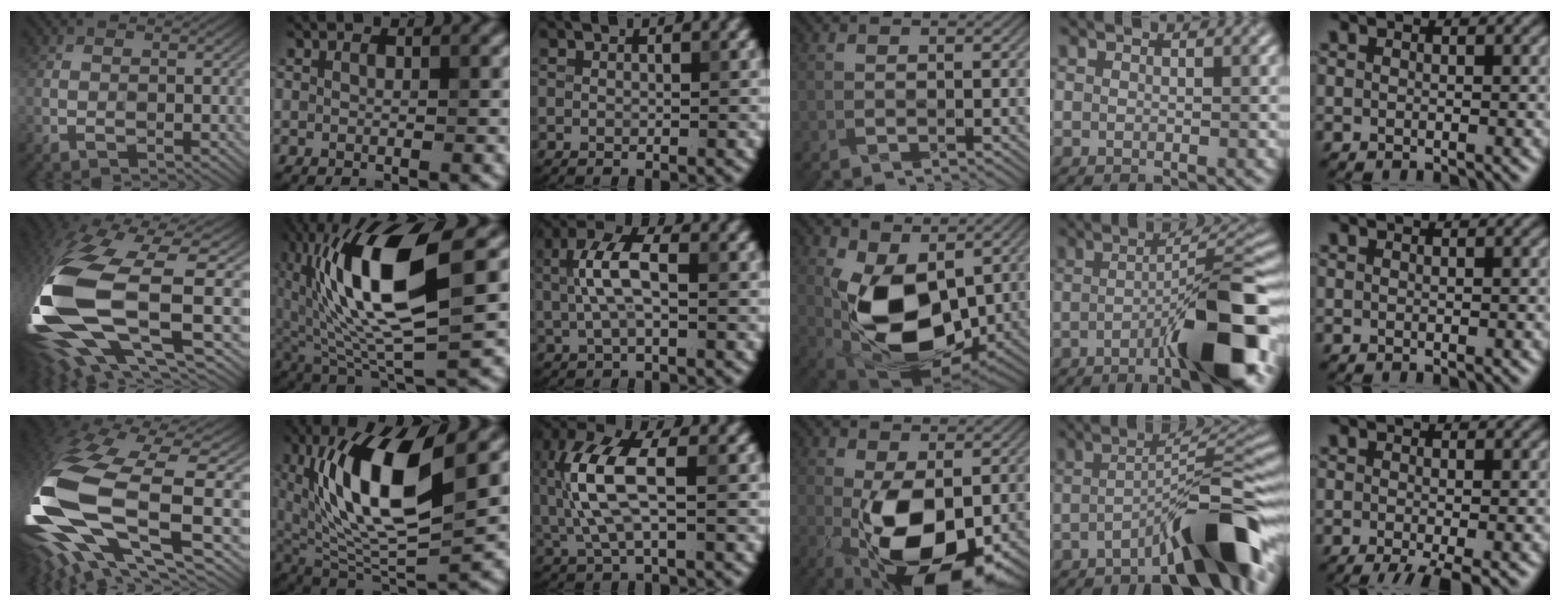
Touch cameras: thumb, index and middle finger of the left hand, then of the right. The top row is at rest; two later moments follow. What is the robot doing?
{"motion": "wrap", "object": "ethernet cable"}